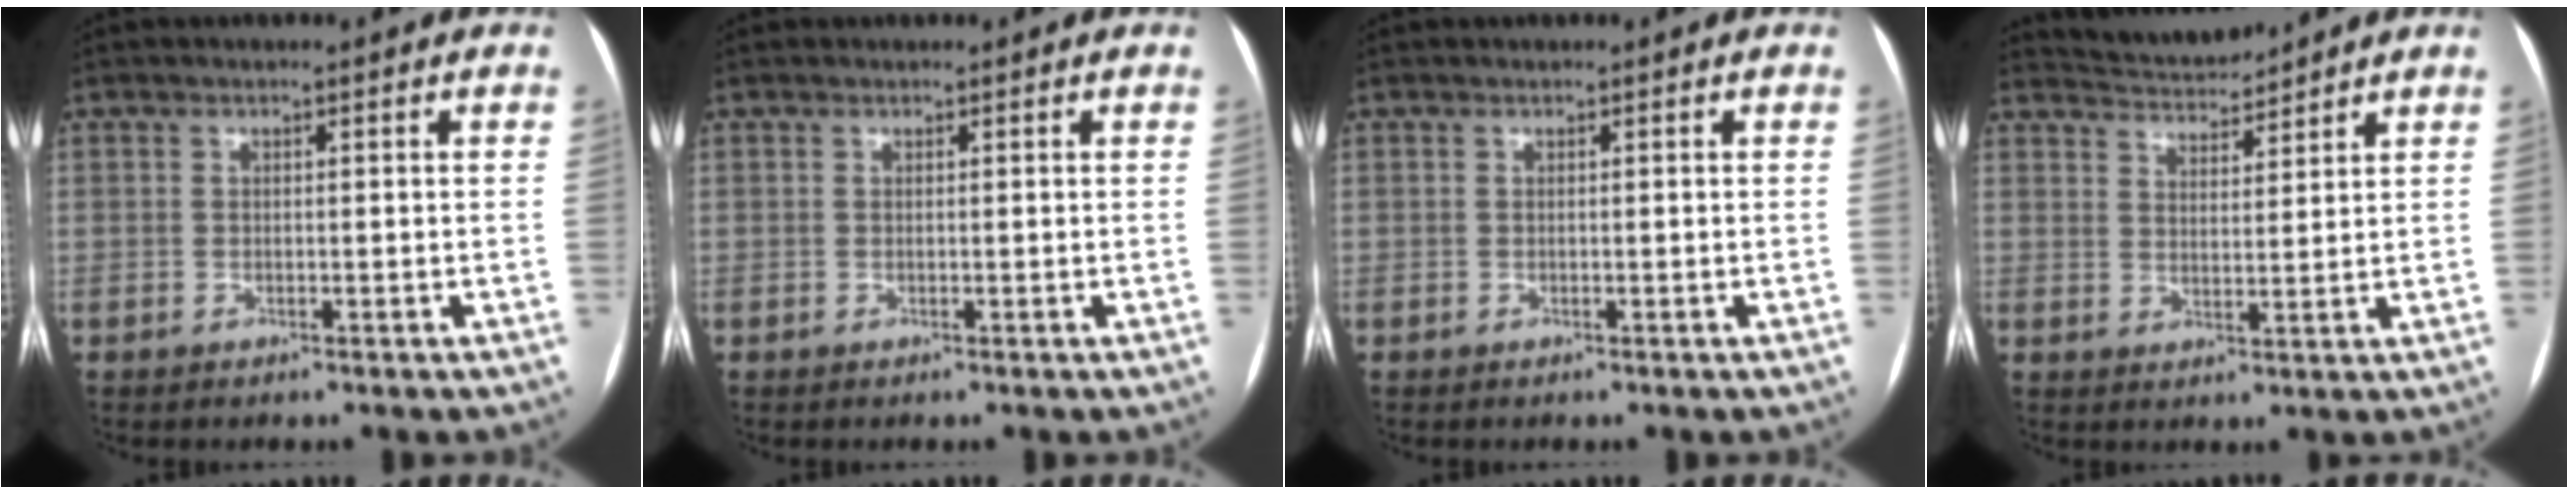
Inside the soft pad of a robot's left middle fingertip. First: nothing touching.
{"total": 0.0}
{"total": 0.0}
{"total": 5.7, "force": [5.7, 0.2, 0.1], "torque": [-0.012, 0.013, 0.102]}